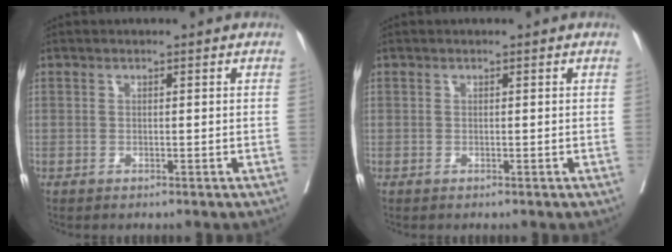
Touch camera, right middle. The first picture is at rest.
{"total": 0.0}